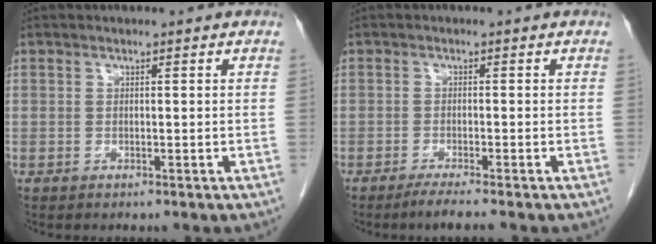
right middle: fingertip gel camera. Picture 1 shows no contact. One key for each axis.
{"total": 3.1, "fx": -2.5, "fy": -0.5, "fz": 1.8, "tx": -0.034, "ty": -0.006, "tz": -0.044}